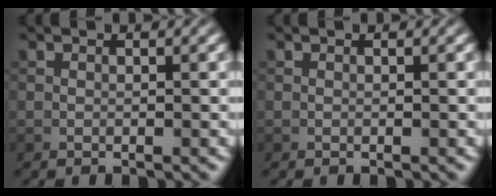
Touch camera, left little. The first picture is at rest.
{"total": 0.0}